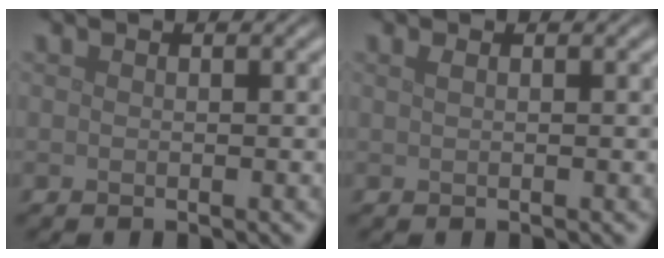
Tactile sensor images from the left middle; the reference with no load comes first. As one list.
[{"total": 0.8, "force": [0.3, 0.3, 0.6], "torque": [-0.009, 0.004, 0.004]}]